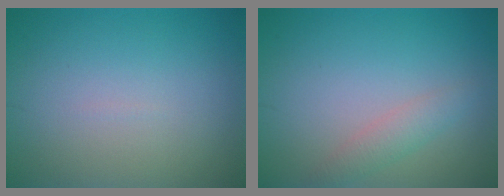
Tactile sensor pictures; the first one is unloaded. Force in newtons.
{"total": 1.8, "press": 1.8, "slide": 0.1}